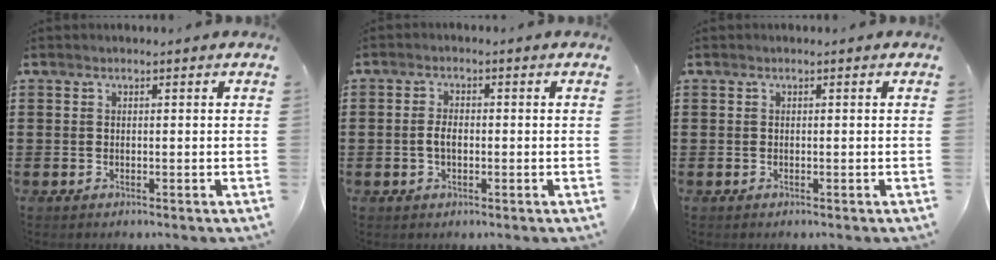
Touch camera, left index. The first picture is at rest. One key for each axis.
{"total": 2.6, "fx": -0.3, "fy": 1.4, "fz": 2.2, "tx": -0.051, "ty": 0.001, "tz": -0.009}
{"total": 0.0}